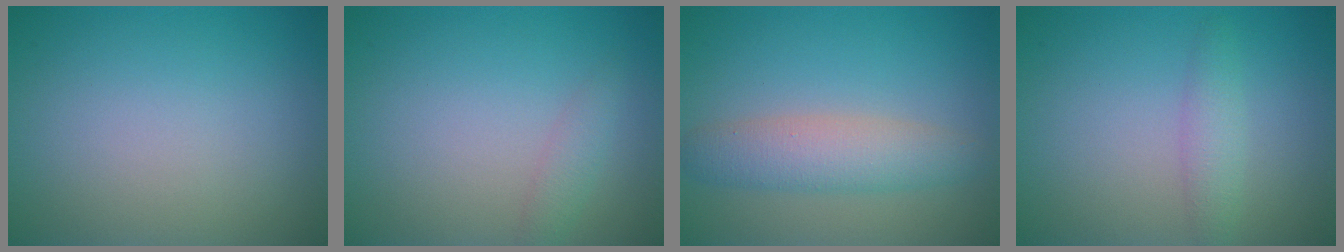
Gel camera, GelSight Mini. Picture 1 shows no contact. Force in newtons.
{"total": 1.3, "press": 1.3, "slide": 0.0}
{"total": 3.8, "press": 3.8, "slide": 0.1}
{"total": 1.9, "press": 1.9, "slide": 0.1}